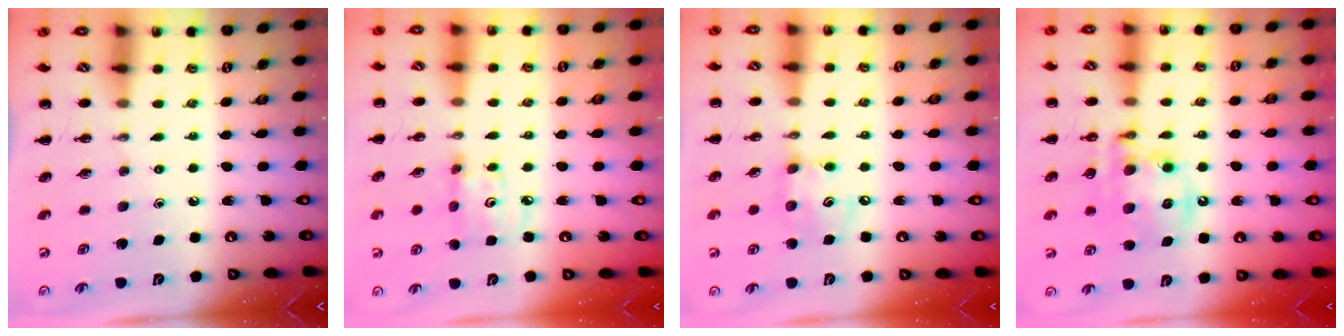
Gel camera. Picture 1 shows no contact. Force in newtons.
{"total": 3.6, "press": 3.6, "slide": 0.5}
{"total": 6.8, "press": 6.8, "slide": 0.6}
{"total": 13.5, "press": 13.2, "slide": 2.8}